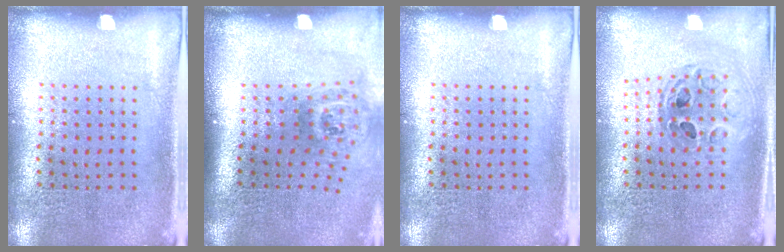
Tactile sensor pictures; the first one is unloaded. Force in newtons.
{"total": 1.9, "press": 1.2, "slide": 1.4}
{"total": 0.0}
{"total": 0.7, "press": 0.7, "slide": 0.1}